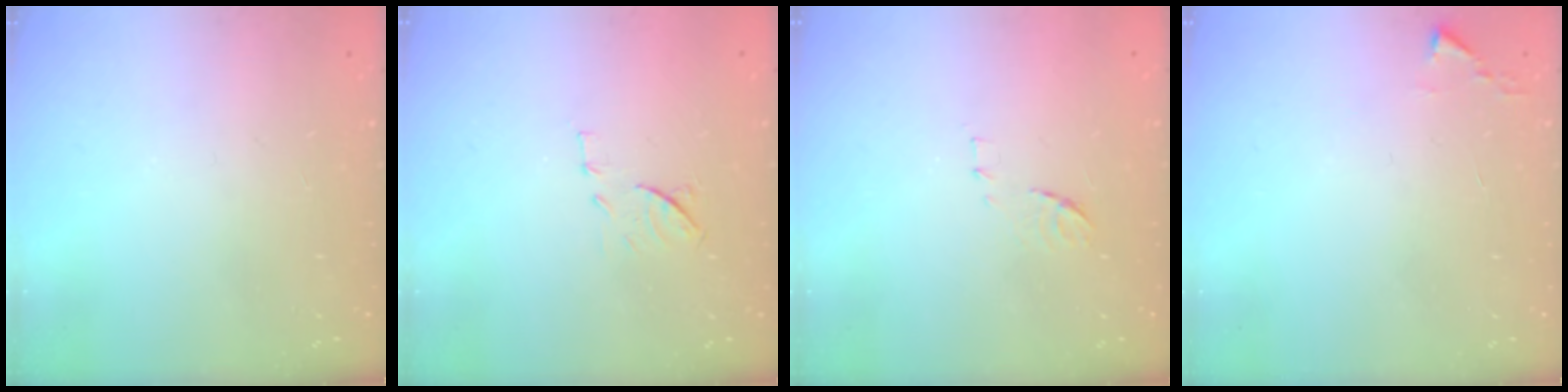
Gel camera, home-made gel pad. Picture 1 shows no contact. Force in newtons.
{"total": 8.6, "press": 8.5, "slide": 1.1}
{"total": 6.8, "press": 6.8, "slide": 0.5}
{"total": 2.4, "press": 2.4, "slide": 0.3}